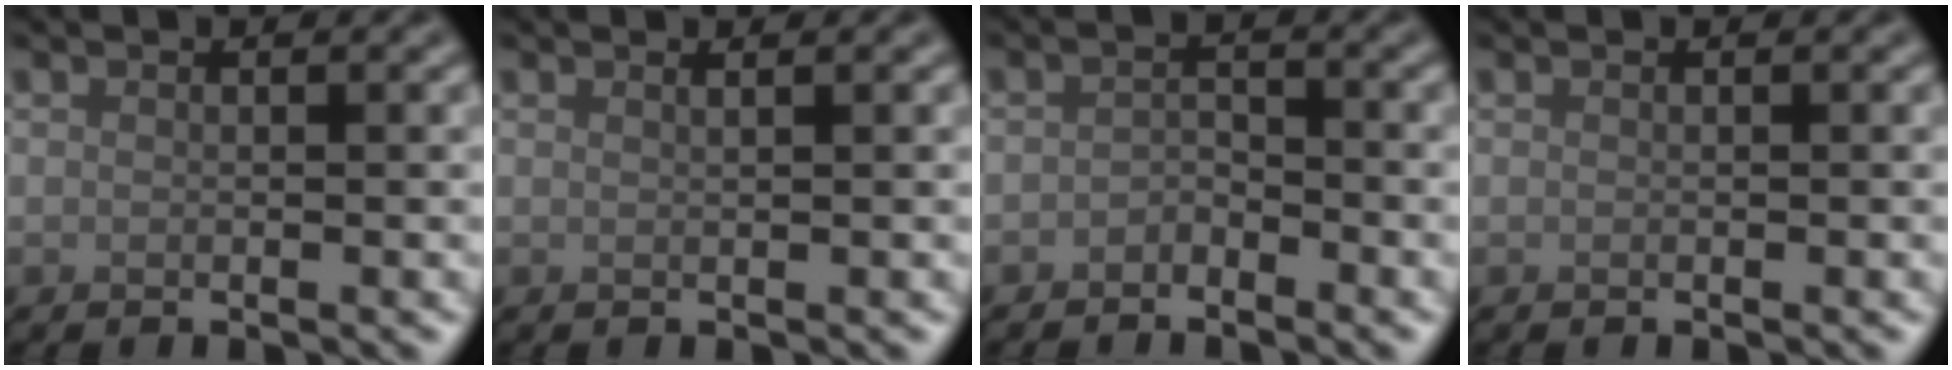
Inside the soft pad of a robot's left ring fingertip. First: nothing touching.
{"total": 0.8, "force": [0.5, 0.3, 0.5], "torque": [-0.001, -0.001, 0.002]}
{"total": 1.4, "force": [-1.1, 0.7, 0.5], "torque": [-0.010, 0.005, -0.022]}
{"total": 0.0}